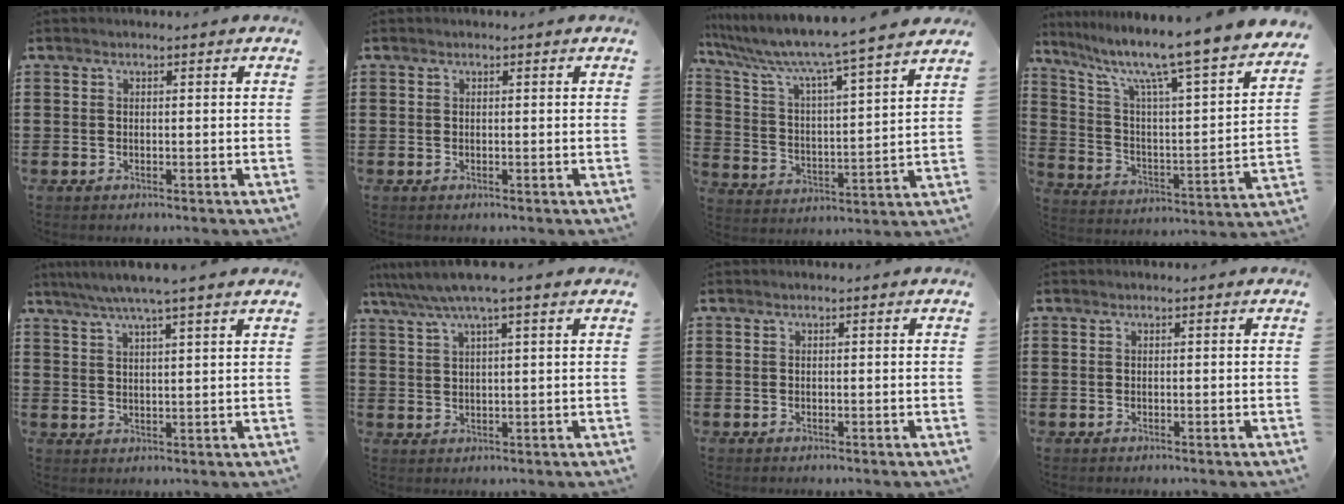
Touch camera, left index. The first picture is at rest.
{"total": 0.0}
{"total": 7.3, "force": [6.4, -0.7, 3.5], "torque": [-0.097, -0.057, 0.098]}
{"total": 10.2, "force": [8.4, -0.3, 5.8], "torque": [-0.140, -0.072, 0.126]}
{"total": 4.6, "force": [3.6, -0.6, 2.7], "torque": [-0.063, -0.010, 0.062]}
{"total": 4.8, "force": [3.4, -0.2, 3.5], "torque": [-0.075, -0.007, 0.057]}
{"total": 0.0}
{"total": 0.0}